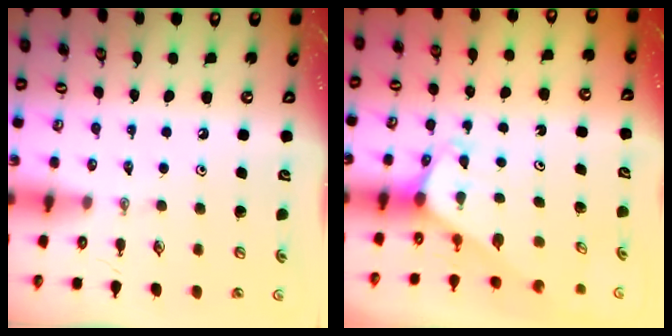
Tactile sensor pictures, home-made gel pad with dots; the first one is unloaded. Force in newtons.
{"total": 2.1, "press": 2.1, "slide": 0.2}